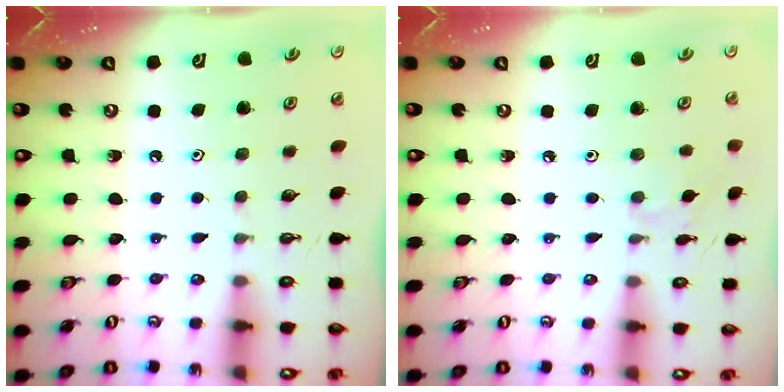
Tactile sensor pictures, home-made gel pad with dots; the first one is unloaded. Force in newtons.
{"total": 4.0, "press": 3.9, "slide": 0.6}